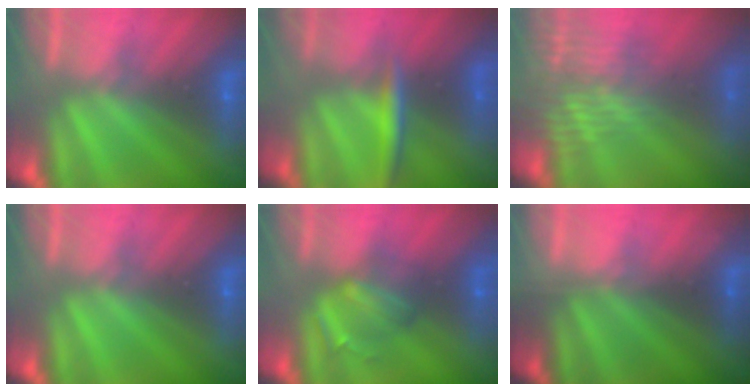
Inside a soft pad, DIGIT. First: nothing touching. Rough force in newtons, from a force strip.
{"total": 2.9}
{"total": 3.9}
{"total": 0.0}
{"total": 2.4}
{"total": 1.6}